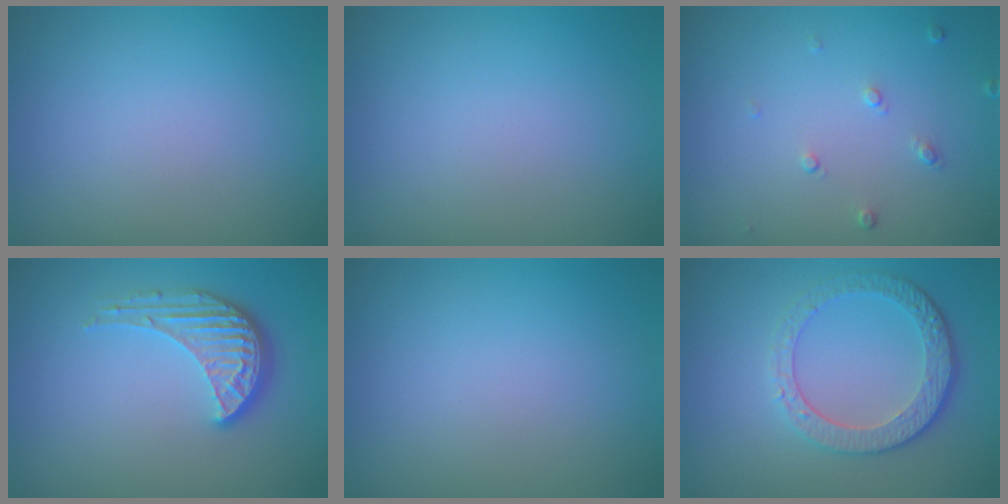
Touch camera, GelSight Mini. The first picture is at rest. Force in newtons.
{"total": 0.0}
{"total": 0.9, "press": 0.6, "slide": 0.7}
{"total": 4.3, "press": 3.3, "slide": 2.8}
{"total": 0.0}
{"total": 4.6, "press": 3.4, "slide": 3.1}